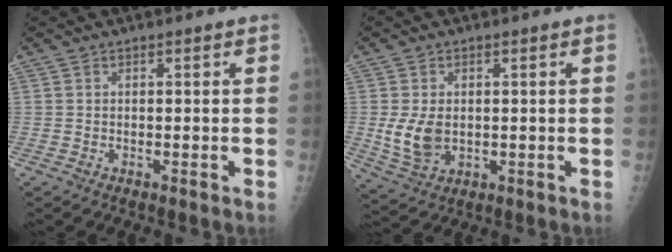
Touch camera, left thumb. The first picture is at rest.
{"total": 7.1, "force": [-0.1, 4.9, 5.2], "torque": [-0.091, -0.008, 0.010]}